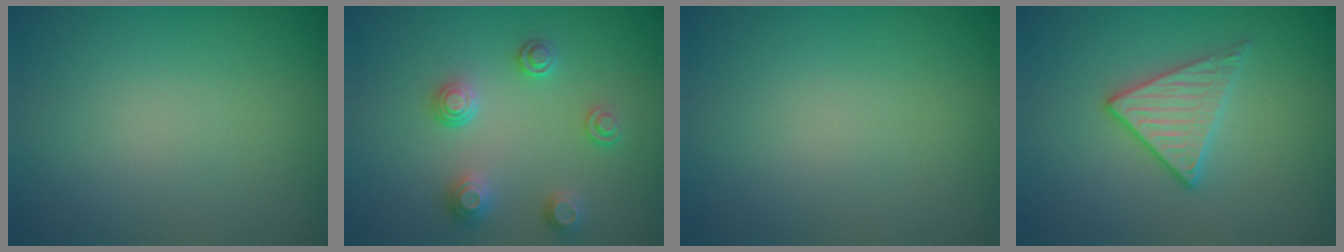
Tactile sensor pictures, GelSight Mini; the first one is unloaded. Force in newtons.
{"total": 2.7, "press": 2.5, "slide": 0.9}
{"total": 0.0}
{"total": 2.8, "press": 2.6, "slide": 1.1}